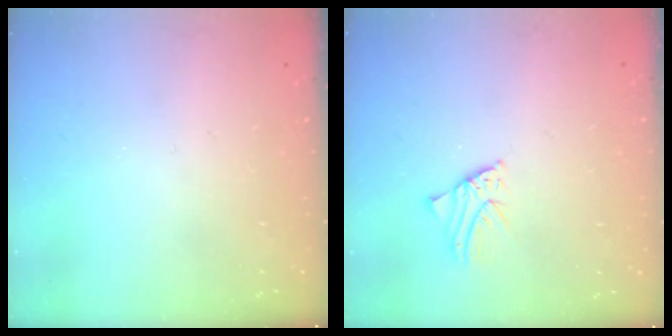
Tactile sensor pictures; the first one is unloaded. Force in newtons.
{"total": 1.5, "press": 1.5, "slide": 0.1}